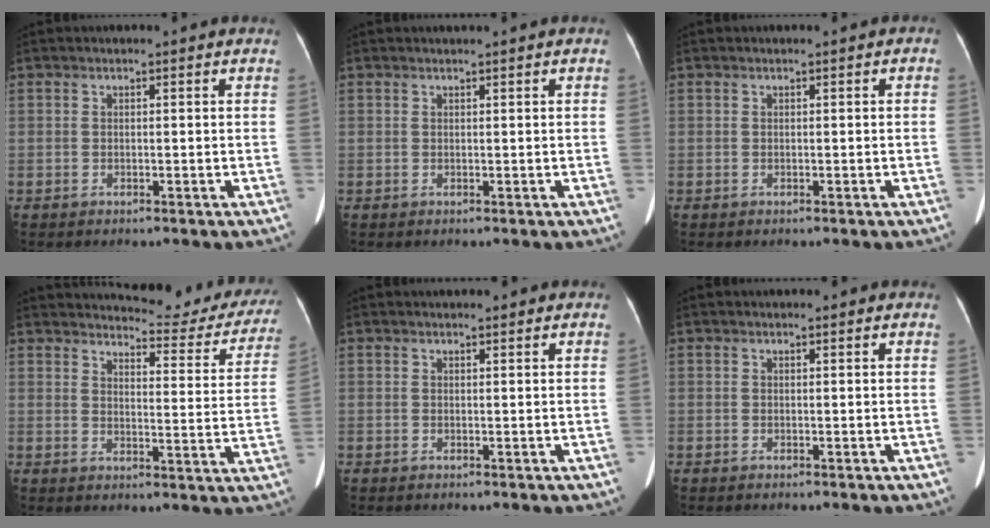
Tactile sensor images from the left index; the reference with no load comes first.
{"total": 0.6, "force": [0.4, -0.1, 0.4], "torque": [-0.007, 0.004, 0.011]}
{"total": 0.0}
{"total": 19.2, "force": [18.1, 4.0, 5.0], "torque": [-0.044, -0.060, 0.198]}
{"total": 2.3, "force": [2.0, 0.5, 1.0], "torque": [-0.013, 0.017, 0.027]}
{"total": 1.8, "force": [1.6, 0.4, 0.8], "torque": [-0.014, 0.016, 0.016]}